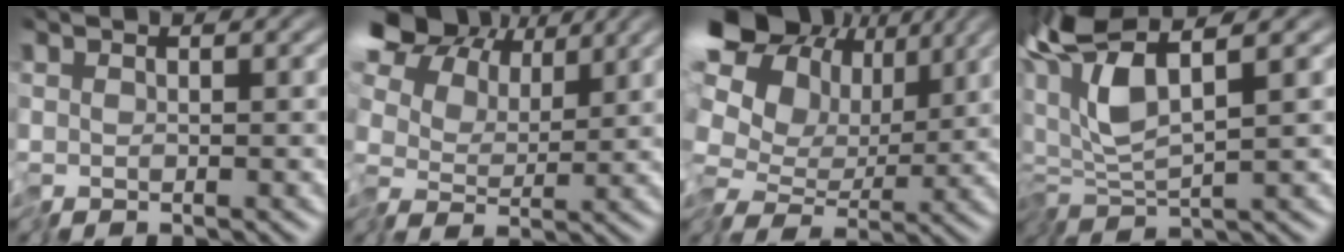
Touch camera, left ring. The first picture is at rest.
{"total": 11.0, "force": [4.7, 7.8, 6.1], "torque": [-0.146, 0.038, 0.065]}
{"total": 13.0, "force": [1.9, 10.4, 7.6], "torque": [-0.143, 0.018, 0.023]}
{"total": 7.0, "force": [1.3, 1.9, 6.6], "torque": [-0.142, 0.014, 0.017]}